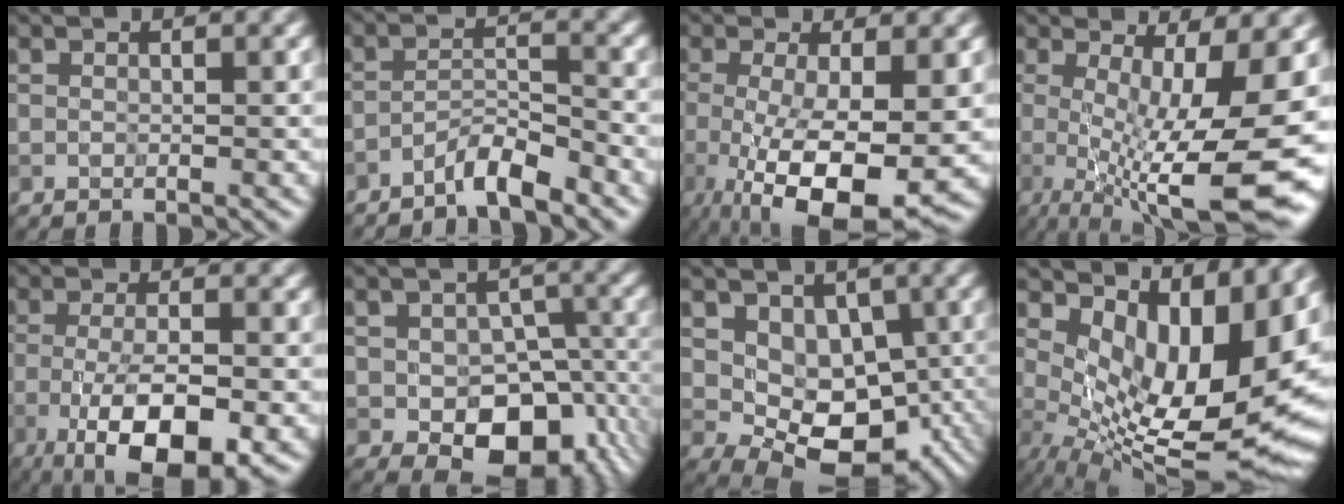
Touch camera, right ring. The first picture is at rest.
{"total": 3.2, "force": [-2.8, 0.4, 1.5], "torque": [-0.023, 0.011, -0.058]}
{"total": 8.7, "force": [-2.1, 2.4, 8.1], "torque": [-0.145, -0.022, -0.028]}
{"total": 14.1, "force": [-2.6, 3.7, 13.3], "torque": [-0.184, -0.017, -0.040]}
{"total": 9.2, "force": [-3.4, 3.1, 8.0], "torque": [-0.136, -0.012, -0.055]}
{"total": 11.2, "force": [-3.2, 7.4, 7.8], "torque": [-0.106, -0.029, -0.032]}
{"total": 10.3, "force": [-0.7, 7.0, 7.4], "torque": [-0.084, -0.009, -0.002]}
{"total": 14.0, "force": [2.7, 6.2, 12.2], "torque": [-0.172, -0.012, 0.065]}